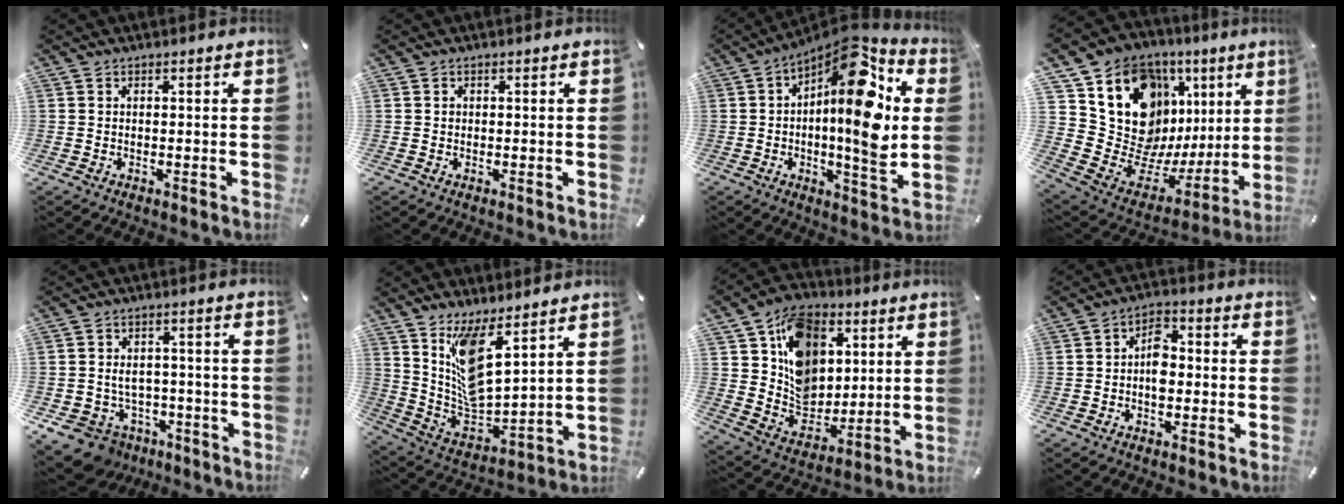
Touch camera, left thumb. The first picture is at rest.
{"total": 0.5, "force": [0.1, 0.5, 0.1], "torque": [-0.001, 0.005, 0.000]}
{"total": 19.9, "force": [4.8, 6.4, 18.3], "torque": [-0.268, -0.038, 0.068]}
{"total": 16.8, "force": [6.2, 13.8, 7.3], "torque": [-0.087, -0.082, 0.135]}
{"total": 9.0, "force": [-3.8, 7.5, 3.2], "torque": [-0.080, 0.026, -0.062]}
{"total": 11.4, "force": [7.5, 4.6, 7.2], "torque": [-0.142, -0.063, 0.141]}
{"total": 15.1, "force": [4.9, 12.4, 7.0], "torque": [-0.114, -0.022, 0.099]}
{"total": 5.9, "force": [-1.1, 3.8, 4.3], "torque": [-0.060, 0.010, -0.021]}